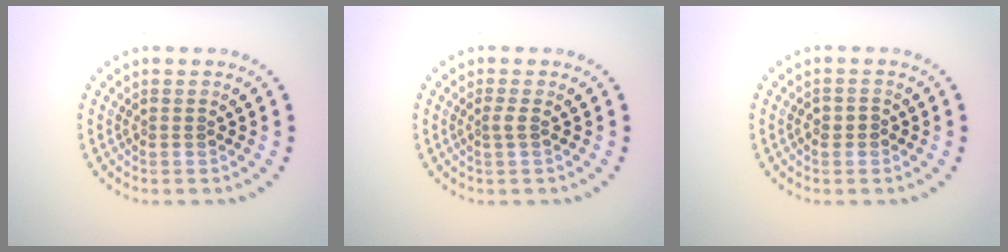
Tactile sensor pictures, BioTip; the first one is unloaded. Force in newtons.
{"total": 0.9, "press": 0.6, "slide": 0.6}
{"total": 1.3, "press": 1.1, "slide": 0.7}